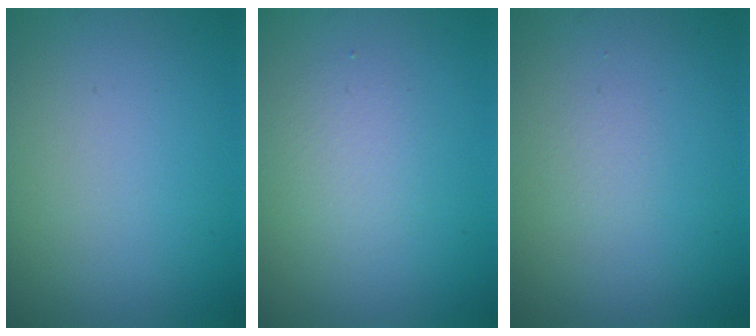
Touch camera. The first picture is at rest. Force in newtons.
{"total": 2.1, "press": 2.1, "slide": 0.0}
{"total": 0.6, "press": 0.6, "slide": 0.1}